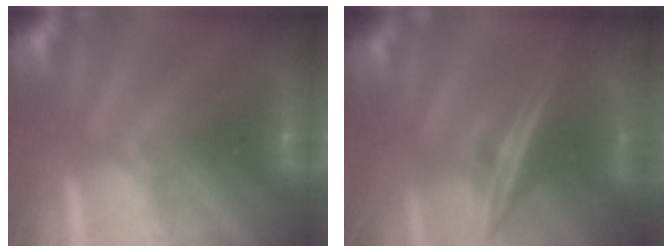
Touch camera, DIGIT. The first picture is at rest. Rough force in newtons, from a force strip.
{"total": 7.6}